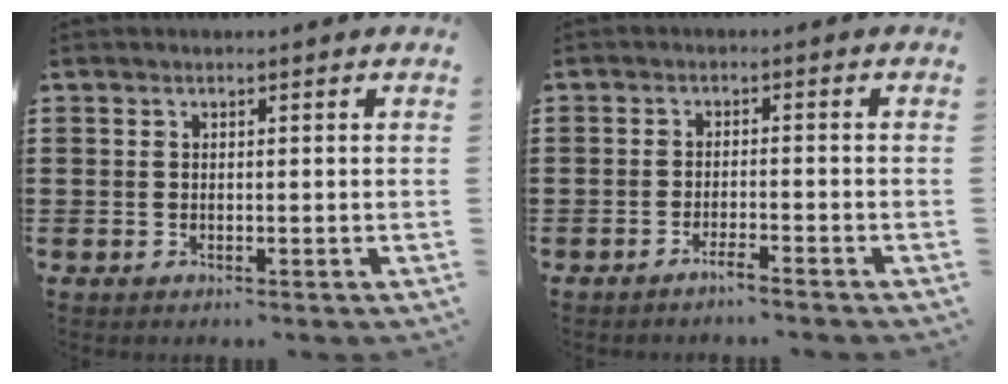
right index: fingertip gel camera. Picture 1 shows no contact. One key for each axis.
{"total": 2.1, "fx": -1.9, "fy": -0.3, "fz": 0.9, "tx": -0.016, "ty": 0.000, "tz": -0.035}